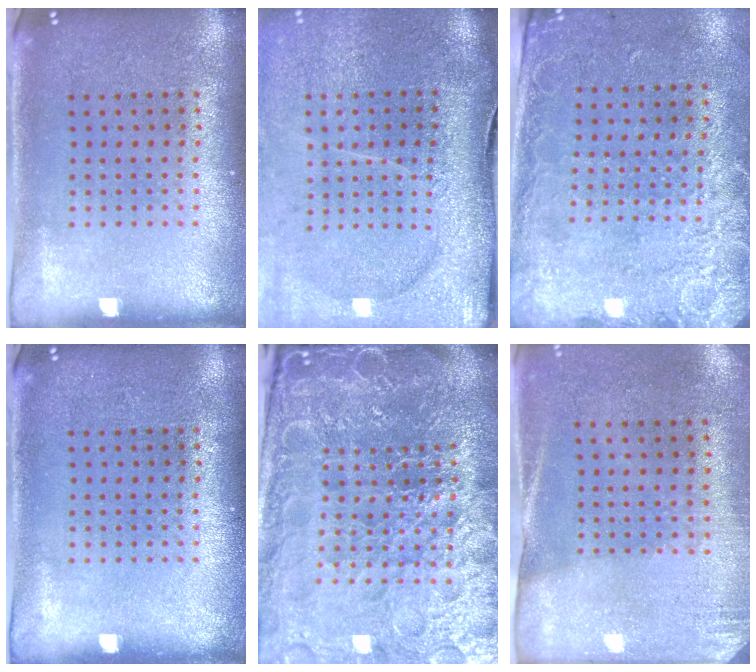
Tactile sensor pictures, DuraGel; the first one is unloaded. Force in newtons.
{"total": 4.6, "press": 3.7, "slide": 2.8}
{"total": 2.6, "press": 2.0, "slide": 1.7}
{"total": 0.0}
{"total": 6.9, "press": 6.0, "slide": 3.3}
{"total": 2.7, "press": 2.4, "slide": 1.3}